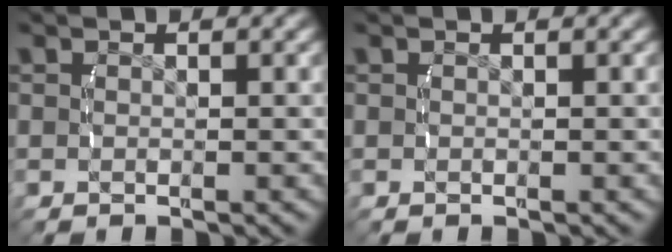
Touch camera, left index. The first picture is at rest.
{"total": 0.0}